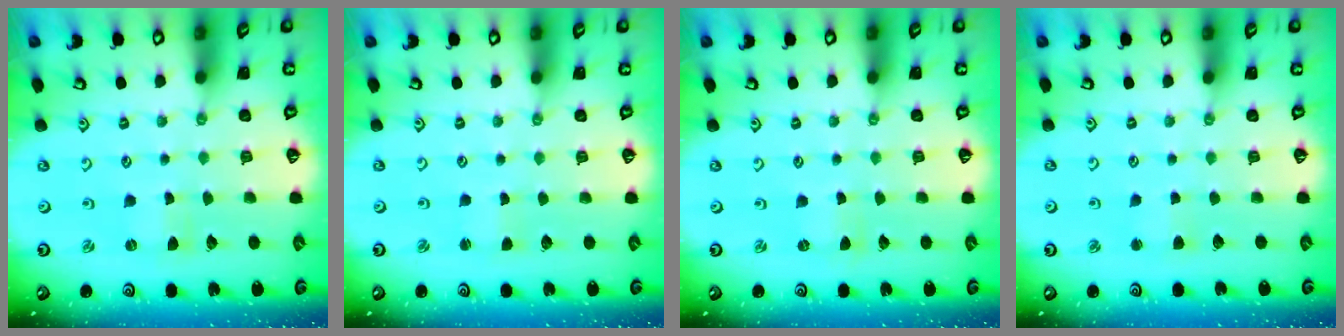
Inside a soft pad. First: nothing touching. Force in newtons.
{"total": 0.9, "press": 0.9, "slide": 0.1}
{"total": 0.0}
{"total": 2.9, "press": 2.9, "slide": 0.3}